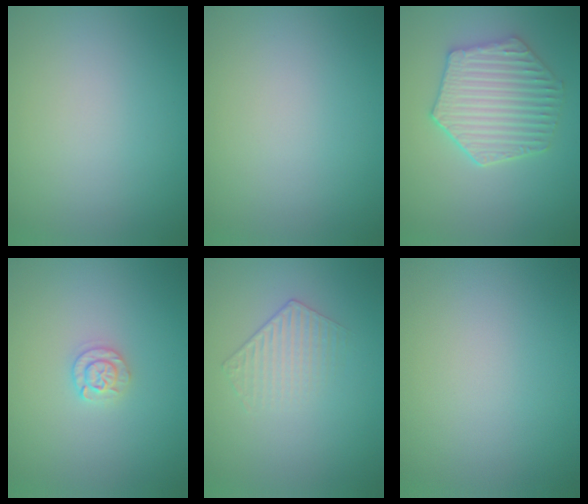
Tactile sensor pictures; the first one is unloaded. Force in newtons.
{"total": 0.0}
{"total": 5.6, "press": 4.7, "slide": 3.0}
{"total": 1.7, "press": 1.7, "slide": 0.3}
{"total": 1.5, "press": 0.9, "slide": 1.2}
{"total": 0.0}